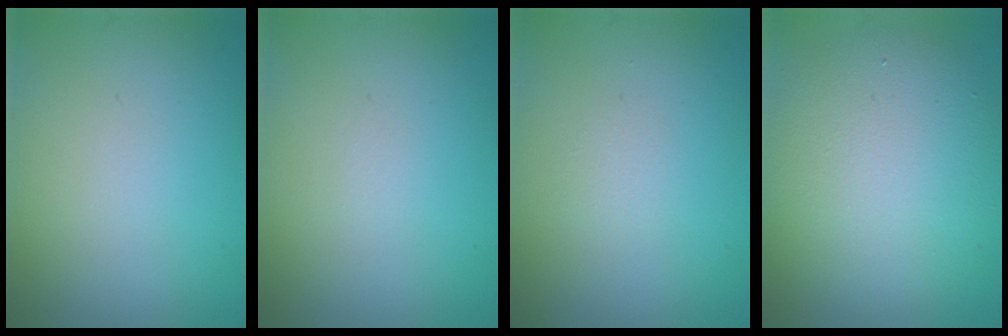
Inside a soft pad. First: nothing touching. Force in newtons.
{"total": 0.0}
{"total": 0.5, "press": 0.5, "slide": 0.1}
{"total": 8.8, "press": 8.8, "slide": 0.7}